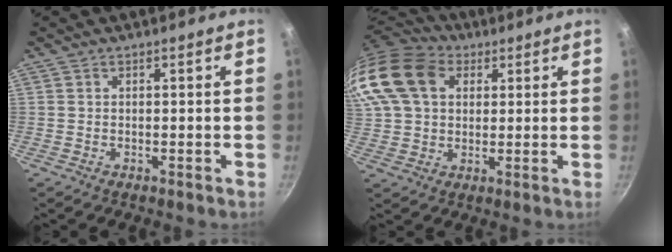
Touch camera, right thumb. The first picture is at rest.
{"total": 20.9, "force": [7.0, 15.6, 12.2], "torque": [-0.274, 0.030, 0.120]}